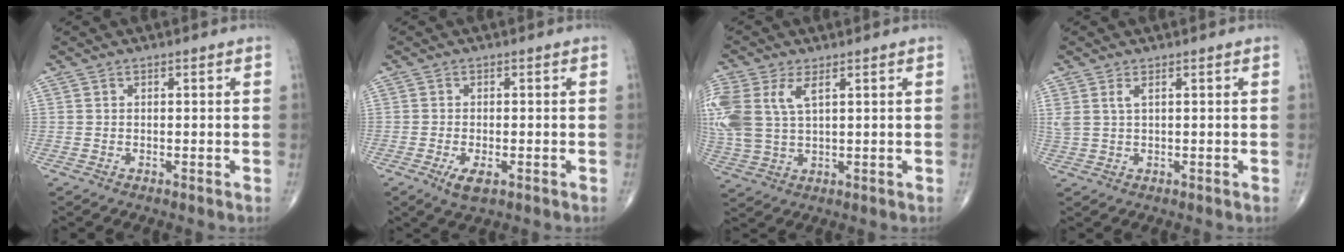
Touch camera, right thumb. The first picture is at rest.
{"total": 3.5, "force": [-1.4, 1.4, 2.9], "torque": [-0.055, -0.007, -0.022]}
{"total": 12.8, "force": [4.1, 6.9, 10.0], "torque": [-0.258, 0.004, 0.089]}
{"total": 2.7, "force": [1.2, 1.0, 2.2], "torque": [-0.059, 0.008, 0.034]}